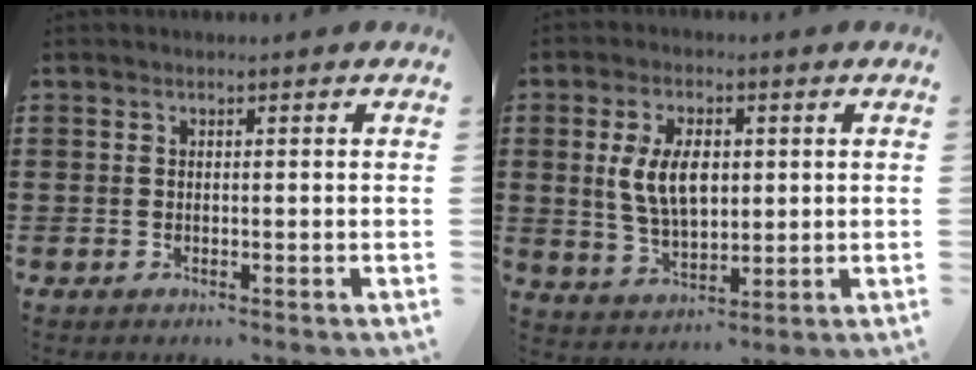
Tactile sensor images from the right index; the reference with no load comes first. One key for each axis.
{"total": 7.7, "fx": 1.1, "fy": 4.3, "fz": 6.3, "tx": -0.135, "ty": 0.006, "tz": 0.012}